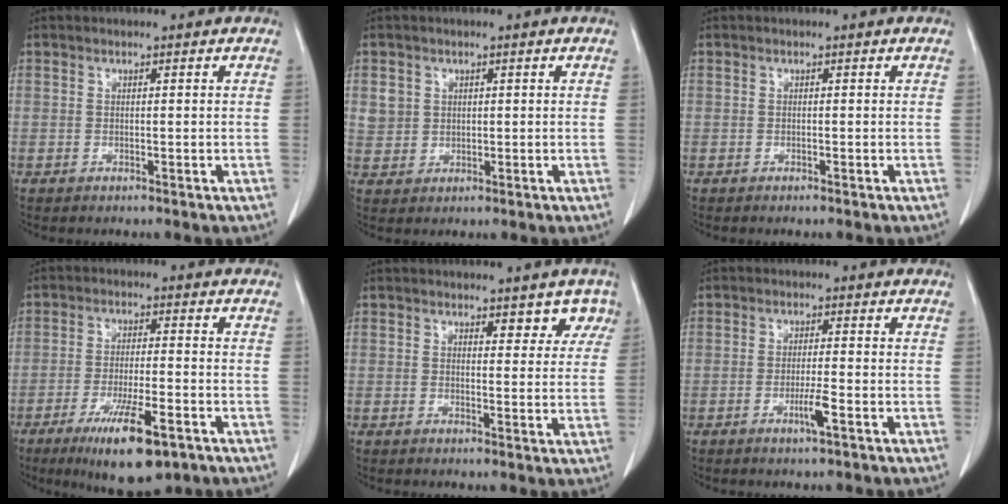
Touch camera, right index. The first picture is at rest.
{"total": 3.2, "force": [1.1, 2.9, 0.6], "torque": [-0.005, 0.001, 0.026]}
{"total": 0.0}
{"total": 11.1, "force": [-6.3, 2.1, 8.9], "torque": [-0.153, -0.022, -0.096]}
{"total": 4.2, "force": [3.1, 2.2, 1.7], "torque": [0.005, -0.004, 0.029]}
{"total": 3.2, "force": [-1.4, -0.2, 2.9], "torque": [-0.055, -0.006, -0.027]}